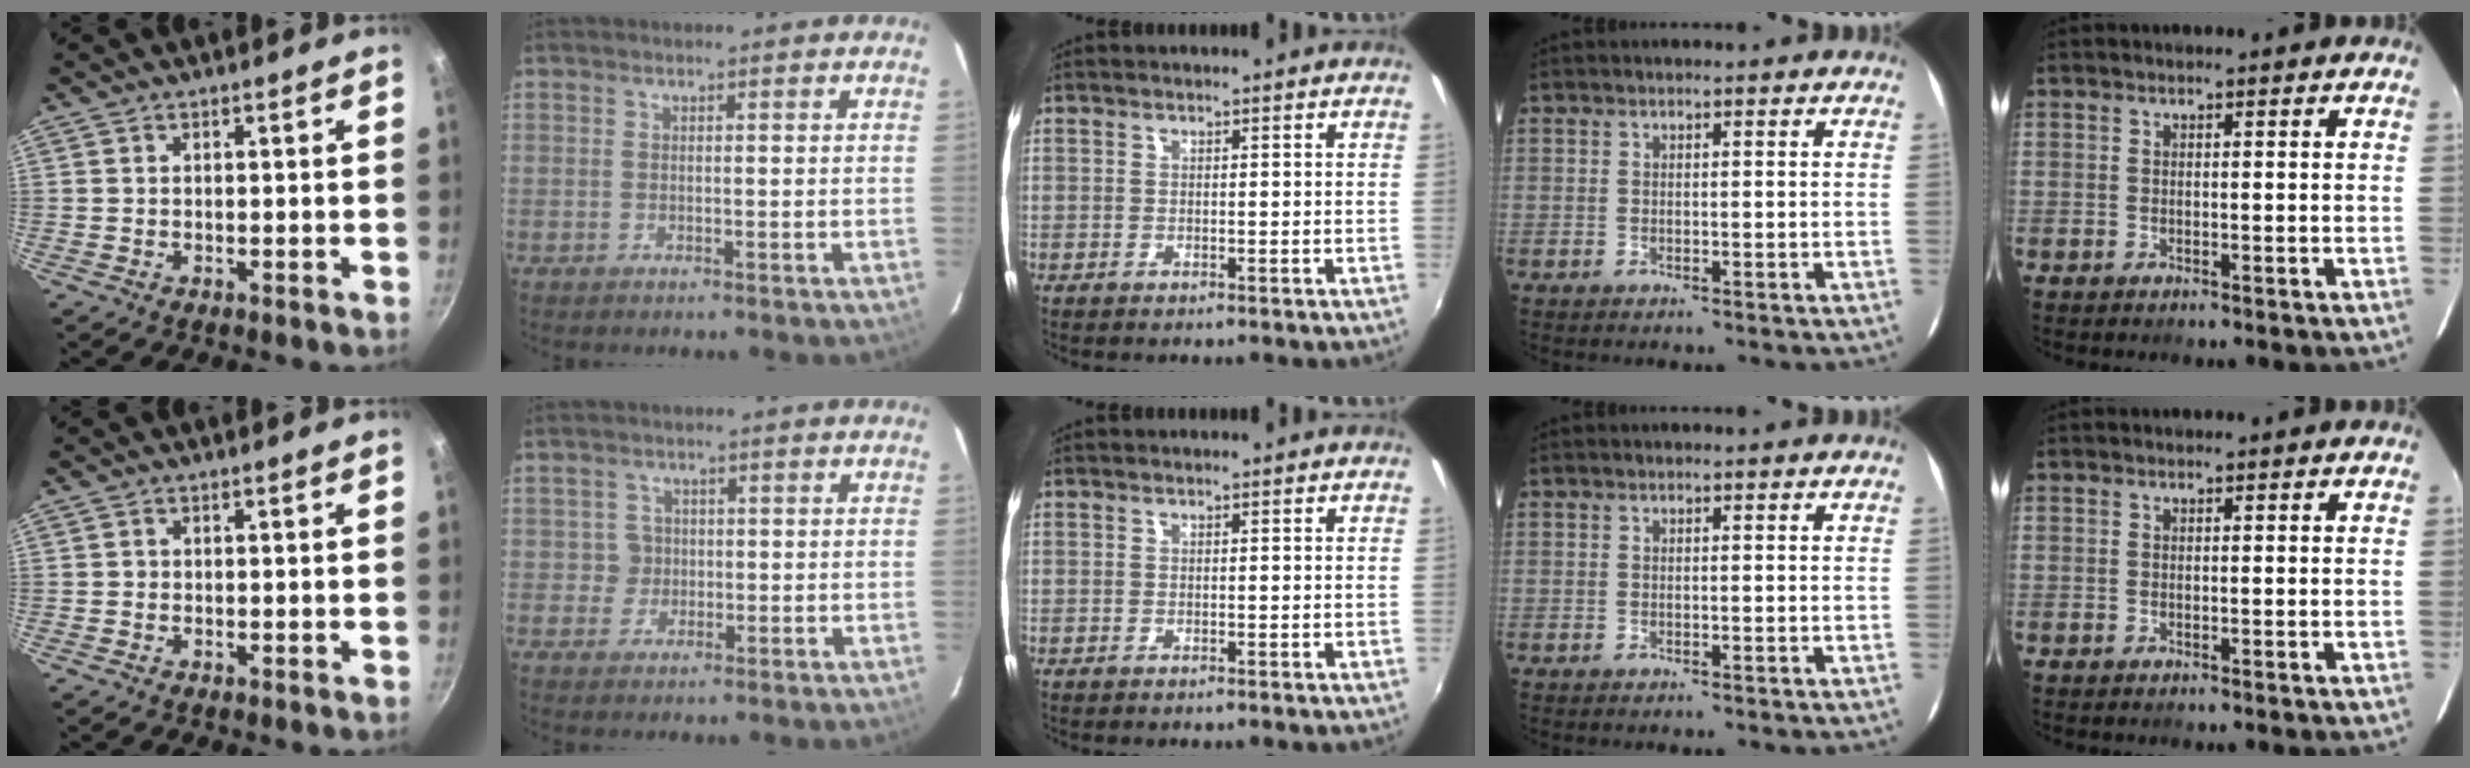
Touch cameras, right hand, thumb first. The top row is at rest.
{"thumb": {"total": 0.5, "force": [0.0, 0.5, 0.1], "torque": [0.003, 0.002, -0.002]}, "index": {"total": 2.9, "force": [0.0, 2.9, -0.1], "torque": [0.010, 0.015, 0.003]}}